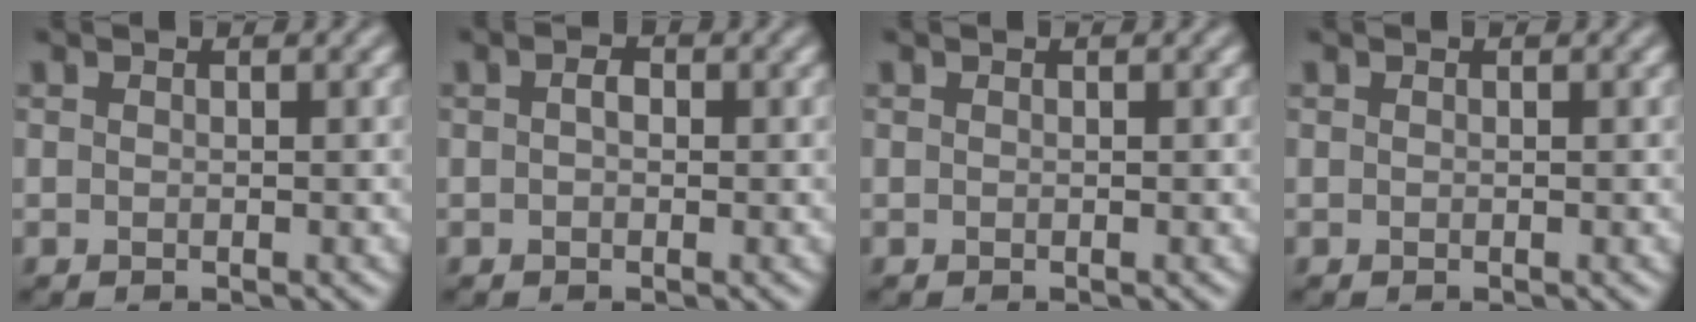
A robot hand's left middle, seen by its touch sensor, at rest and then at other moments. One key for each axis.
{"total": 1.3, "fx": 0.2, "fy": 0.9, "fz": 1.0, "tx": -0.013, "ty": -0.002, "tz": -0.001}
{"total": 0.0}
{"total": 0.0}